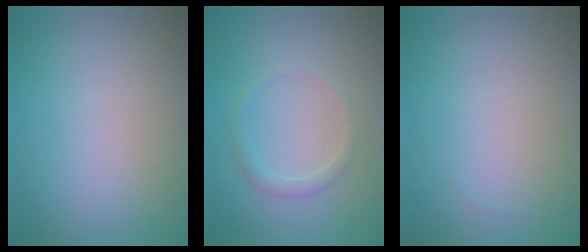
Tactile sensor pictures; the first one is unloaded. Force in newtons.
{"total": 1.3, "press": 1.3, "slide": 0.1}
{"total": 0.0}